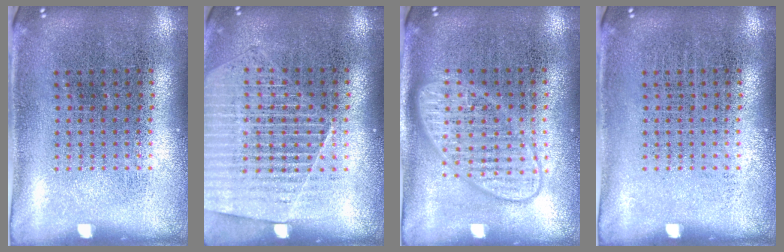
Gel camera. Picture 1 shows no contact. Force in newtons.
{"total": 1.3, "press": 1.3, "slide": 0.2}
{"total": 2.1, "press": 2.1, "slide": 0.3}
{"total": 0.0}